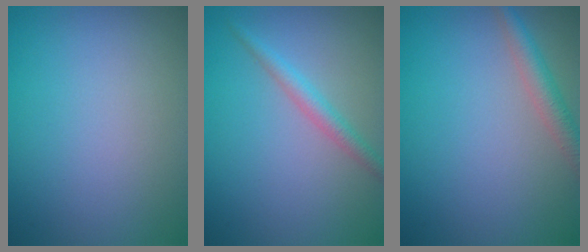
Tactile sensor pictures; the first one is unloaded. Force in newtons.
{"total": 2.0, "press": 2.0, "slide": 0.1}
{"total": 2.7, "press": 2.7, "slide": 0.1}